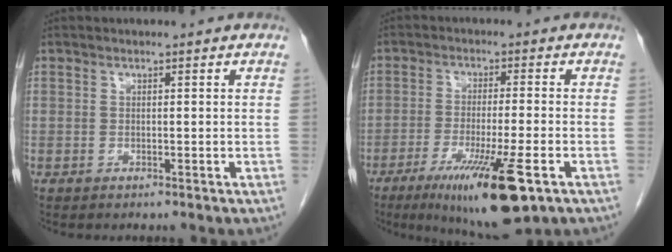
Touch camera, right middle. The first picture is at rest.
{"total": 13.1, "force": [-6.8, 1.1, 11.2], "torque": [-0.184, -0.037, -0.103]}